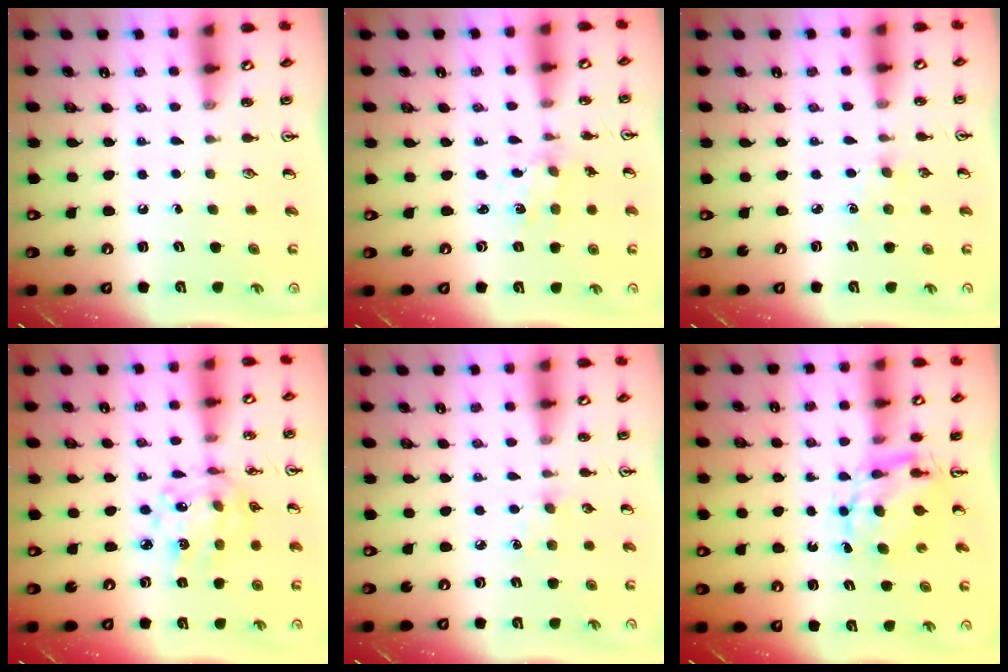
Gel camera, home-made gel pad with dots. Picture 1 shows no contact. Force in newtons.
{"total": 1.4, "press": 1.4, "slide": 0.2}
{"total": 2.9, "press": 2.9, "slide": 0.4}
{"total": 11.4, "press": 11.0, "slide": 3.0}
{"total": 3.3, "press": 3.3, "slide": 0.5}
{"total": 6.8, "press": 6.8, "slide": 0.6}